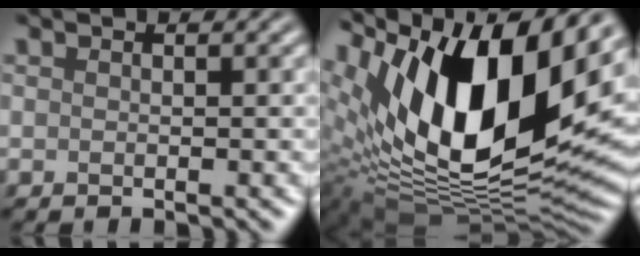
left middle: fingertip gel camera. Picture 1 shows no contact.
{"total": 17.6, "force": [6.6, 7.8, 14.3], "torque": [-0.248, 0.003, 0.106]}